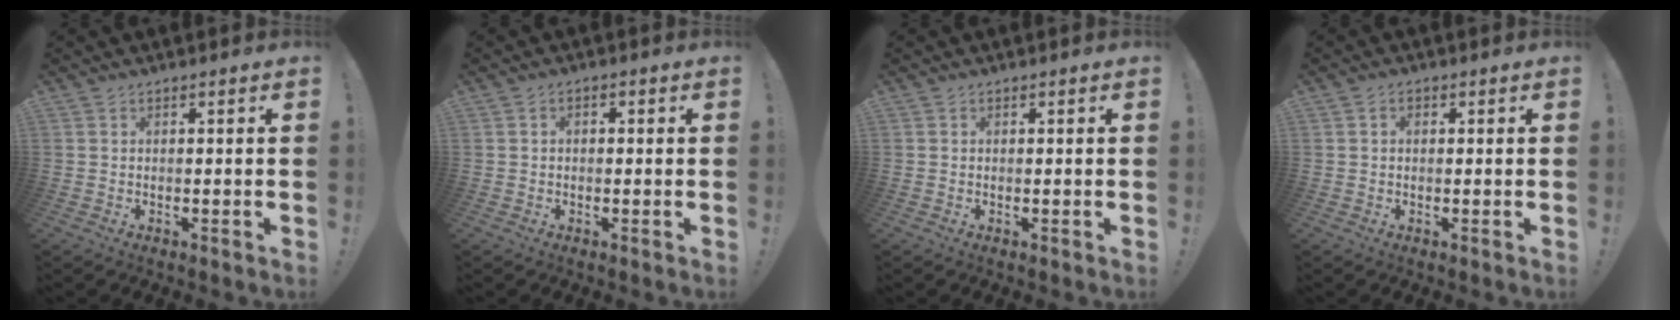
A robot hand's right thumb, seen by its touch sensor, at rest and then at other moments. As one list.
[{"total": 1.3, "force": [-0.7, 0.9, 0.8], "torque": [-0.012, 0.005, -0.012]}, {"total": 0.0}, {"total": 1.3, "force": [0.0, 1.0, 0.8], "torque": [-0.010, 0.003, -0.002]}]